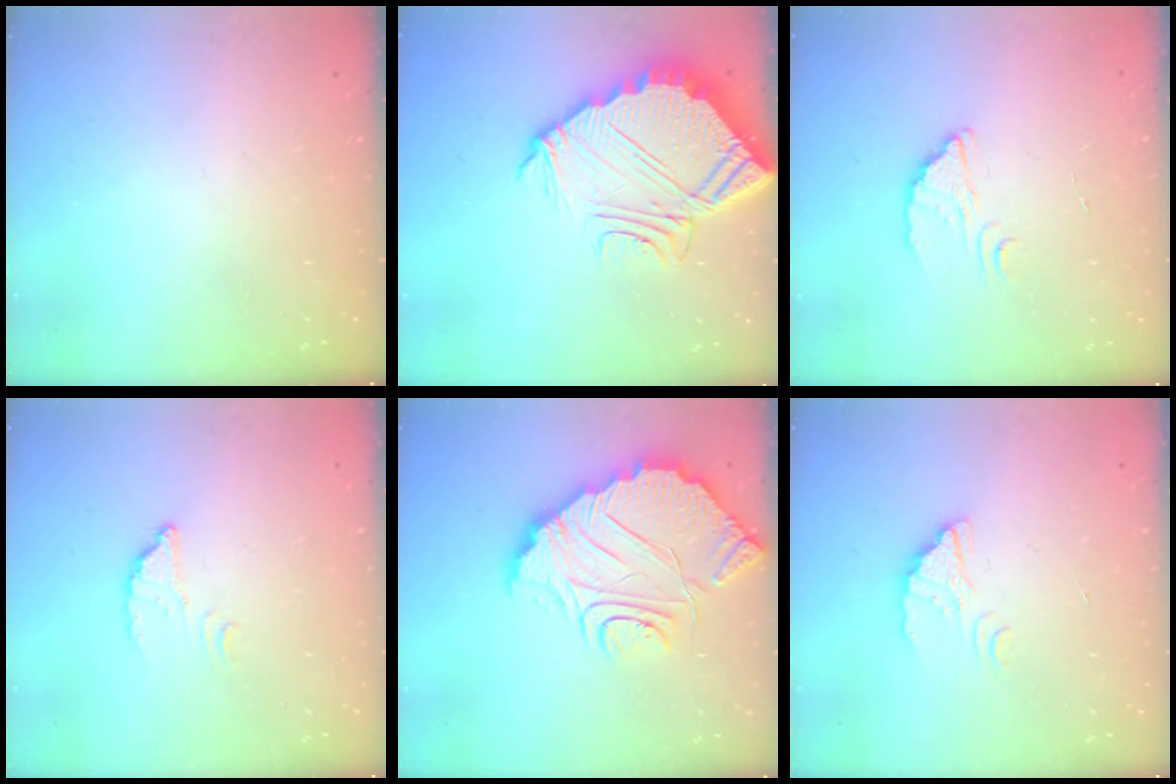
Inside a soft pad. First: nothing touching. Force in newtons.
{"total": 11.4, "press": 11.4, "slide": 0.9}
{"total": 2.6, "press": 2.6, "slide": 0.1}
{"total": 2.7, "press": 2.7, "slide": 0.4}
{"total": 13.9, "press": 13.9, "slide": 1.3}
{"total": 2.3, "press": 2.3, "slide": 0.2}